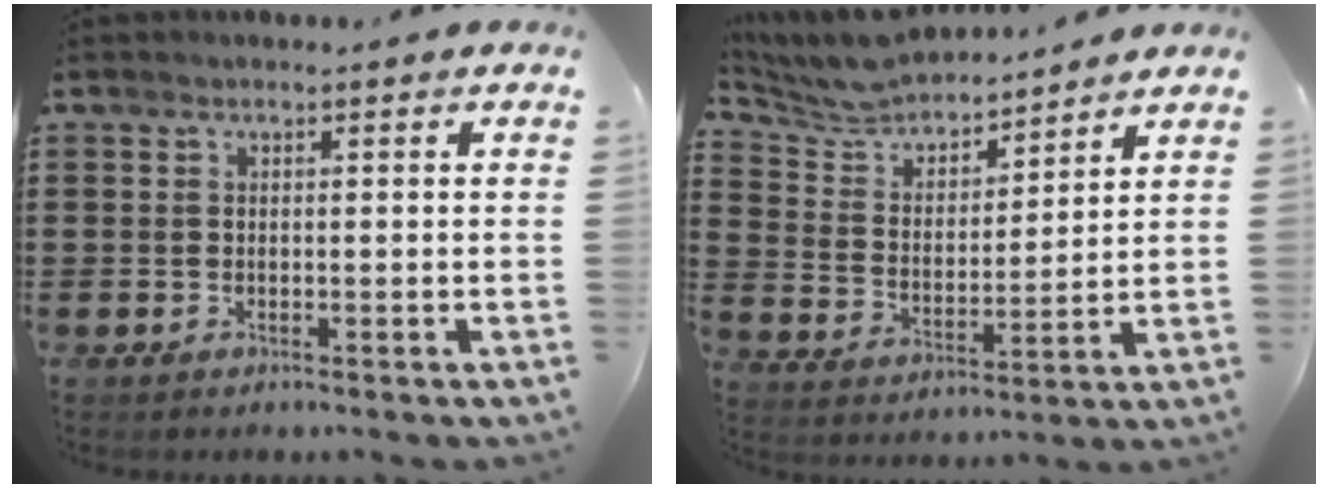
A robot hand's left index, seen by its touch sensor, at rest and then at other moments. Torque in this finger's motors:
{"motor_torque": [1.20, -0.94, 0.15, 0.10]}